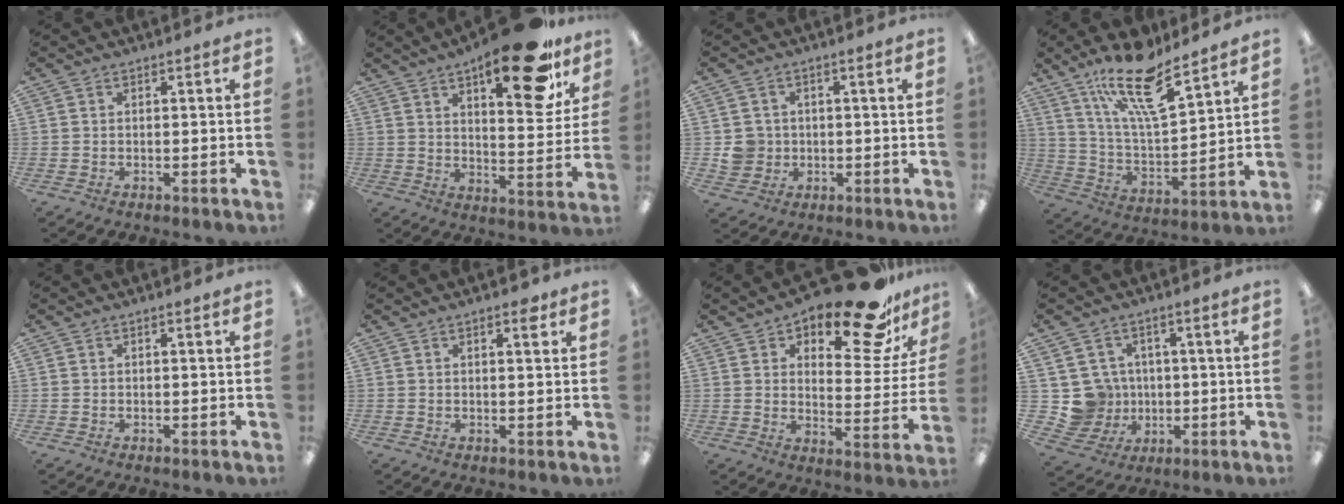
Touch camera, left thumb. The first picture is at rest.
{"total": 20.6, "force": [13.3, 7.3, 13.8], "torque": [-0.183, -0.078, 0.207]}
{"total": 4.8, "force": [-0.1, 4.7, 1.1], "torque": [-0.011, 0.007, -0.001]}
{"total": 19.0, "force": [13.1, 6.1, 12.4], "torque": [-0.216, -0.072, 0.221]}
{"total": 0.0}
{"total": 3.0, "force": [1.8, 1.0, 2.2], "torque": [-0.022, -0.007, 0.024]}
{"total": 19.6, "force": [14.3, 7.0, 11.3], "torque": [-0.164, -0.097, 0.236]}
{"total": 8.2, "force": [0.6, 8.1, 1.0], "torque": [-0.046, 0.004, 0.025]}